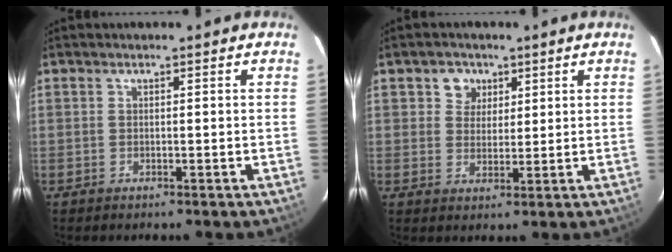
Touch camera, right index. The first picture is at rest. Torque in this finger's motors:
{"motor_torque": [0.00, 0.02, 0.02, 0.02]}